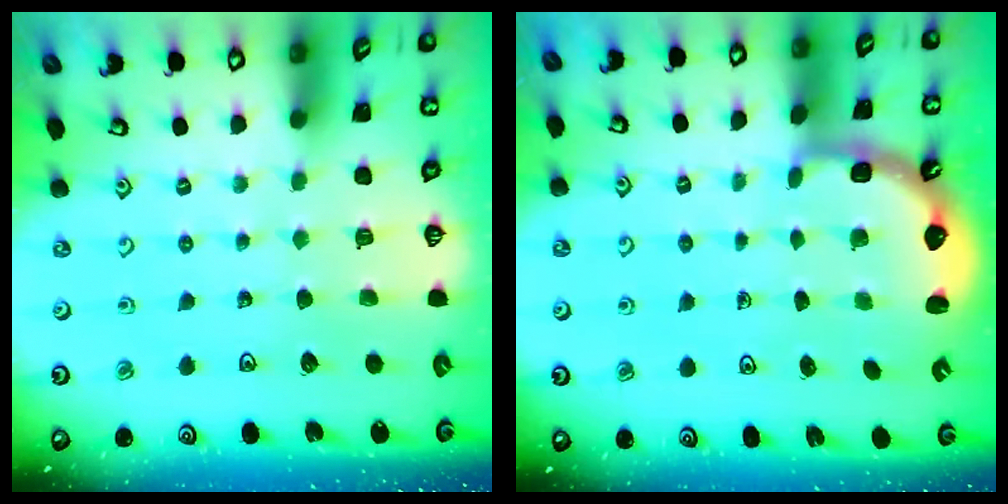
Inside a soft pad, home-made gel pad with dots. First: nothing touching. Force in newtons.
{"total": 2.6, "press": 2.2, "slide": 1.3}